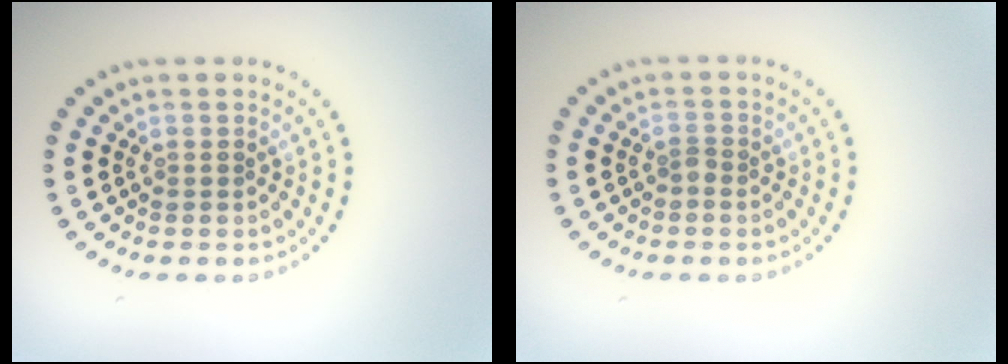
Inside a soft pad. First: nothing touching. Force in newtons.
{"total": 0.8, "press": 0.6, "slide": 0.5}